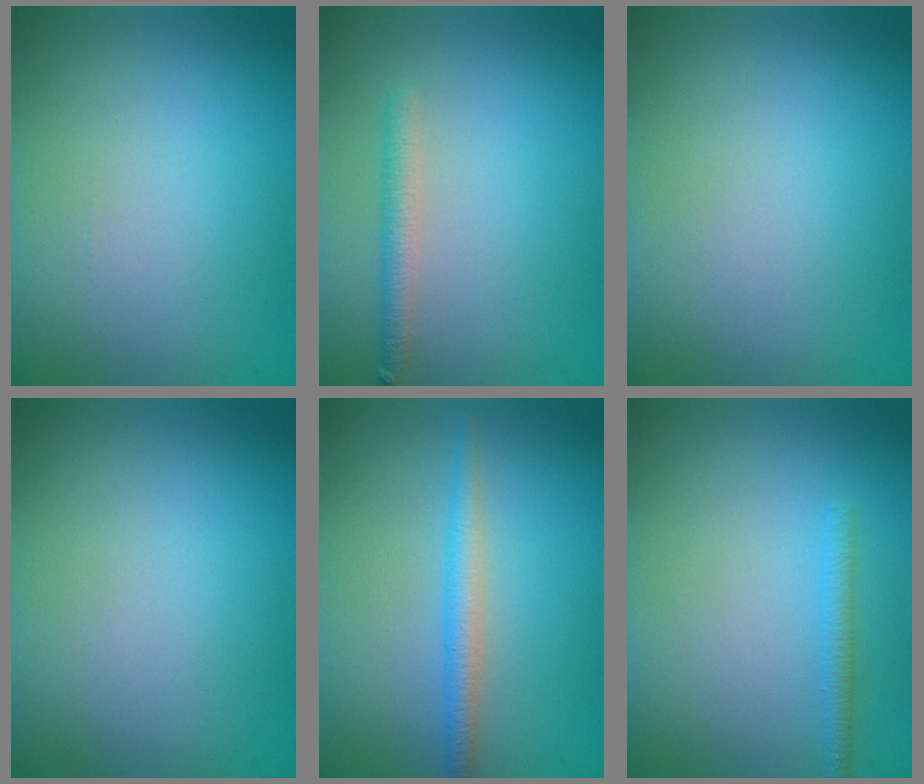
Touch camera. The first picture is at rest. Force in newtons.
{"total": 1.8, "press": 1.8, "slide": 0.1}
{"total": 0.0}
{"total": 0.0}
{"total": 2.3, "press": 2.3, "slide": 0.0}
{"total": 1.3, "press": 1.3, "slide": 0.1}